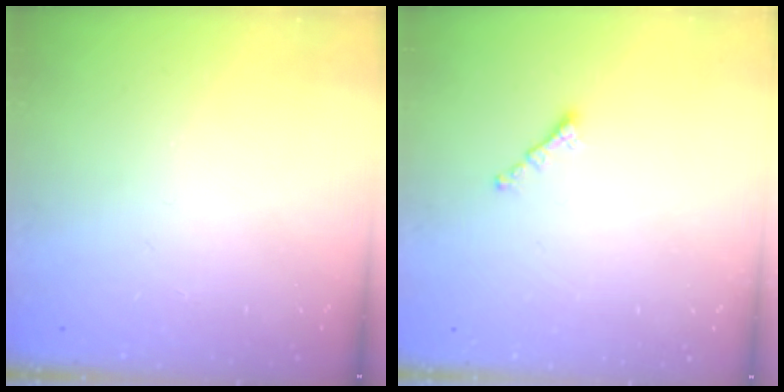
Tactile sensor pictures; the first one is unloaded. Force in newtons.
{"total": 0.7, "press": 0.6, "slide": 0.4}